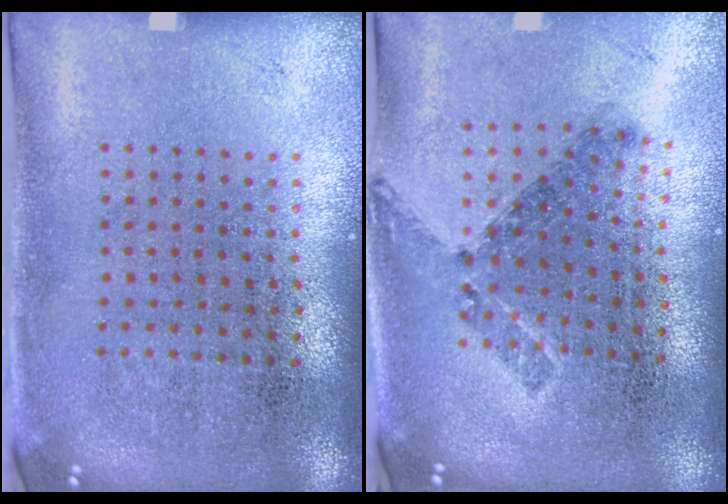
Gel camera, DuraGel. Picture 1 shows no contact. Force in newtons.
{"total": 0.7, "press": 0.6, "slide": 0.3}